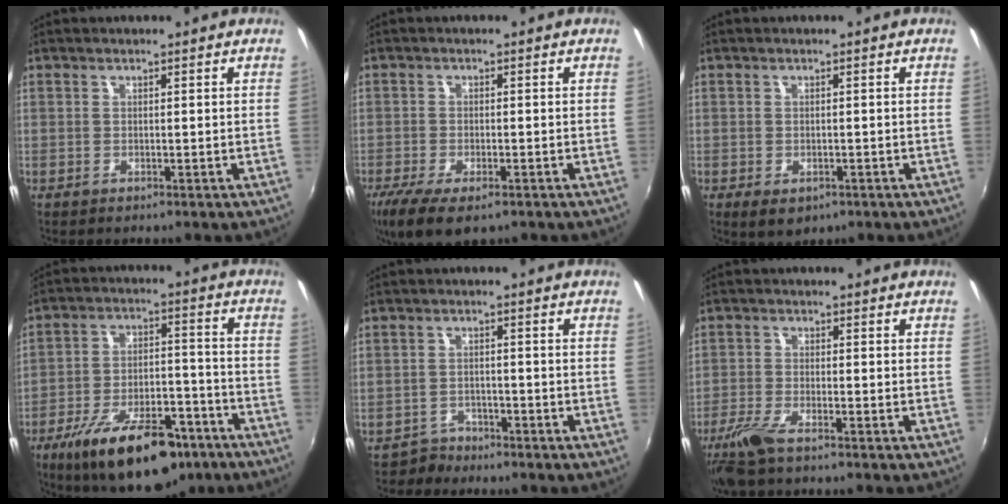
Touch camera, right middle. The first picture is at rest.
{"total": 9.3, "force": [-5.9, 3.3, 6.3], "torque": [-0.144, -0.039, -0.101]}
{"total": 2.3, "force": [-0.6, 1.7, 1.5], "torque": [-0.026, -0.006, -0.004]}
{"total": 20.9, "force": [-13.8, 8.2, 13.3], "torque": [-0.229, -0.014, -0.202]}
{"total": 1.8, "force": [-1.7, 0.6, -0.3], "torque": [0.002, 0.005, -0.033]}
{"total": 6.1, "force": [-4.5, 1.1, 3.9], "torque": [-0.099, -0.015, -0.093]}